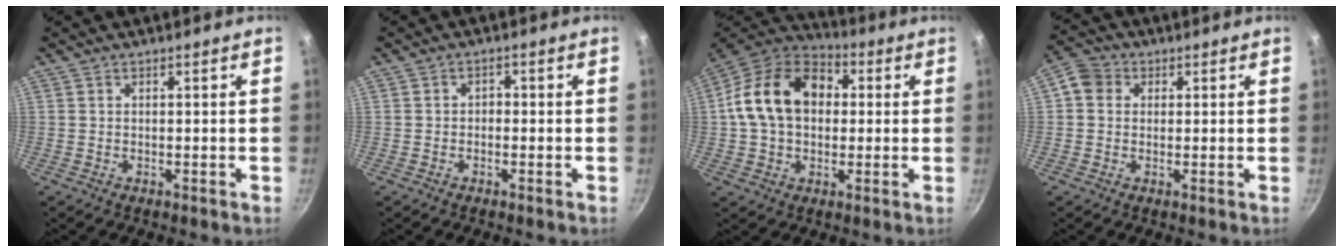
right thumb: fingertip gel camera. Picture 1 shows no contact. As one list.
[{"total": 1.4, "force": [-0.5, 1.1, 0.7], "torque": [-0.007, 0.008, -0.013]}, {"total": 17.9, "force": [2.1, 13.1, 12.1], "torque": [-0.184, 0.035, 0.020]}, {"total": 4.9, "force": [0.8, 4.4, 2.1], "torque": [-0.017, 0.007, -0.003]}]